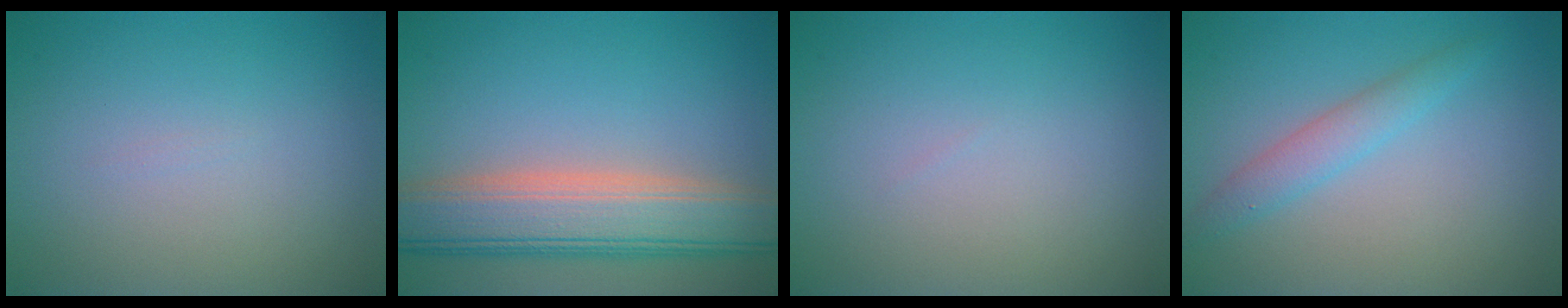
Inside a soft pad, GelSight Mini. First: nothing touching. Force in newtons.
{"total": 8.2, "press": 8.2, "slide": 0.8}
{"total": 0.0}
{"total": 2.3, "press": 2.3, "slide": 0.1}